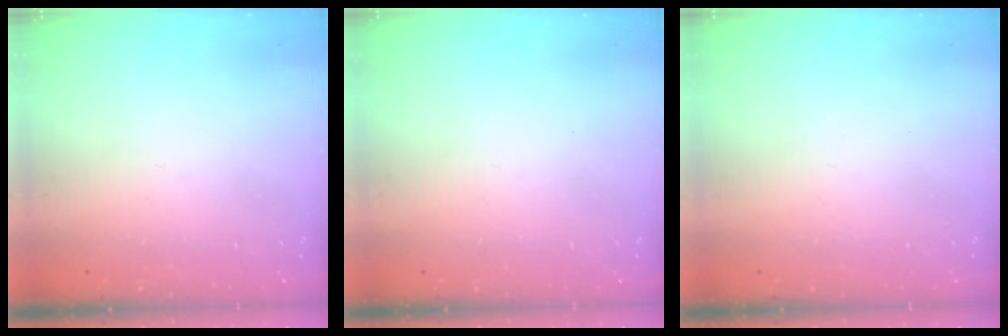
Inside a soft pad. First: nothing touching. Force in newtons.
{"total": 0.0}
{"total": 0.0}